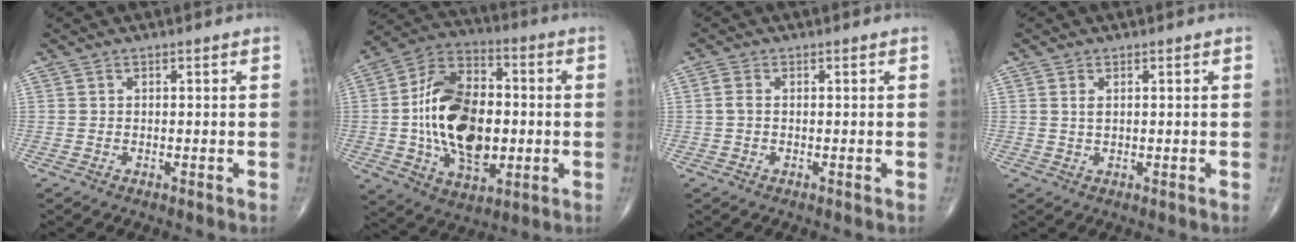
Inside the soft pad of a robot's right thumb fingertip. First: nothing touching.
{"total": 21.7, "force": [-0.8, 13.4, 17.1], "torque": [-0.274, 0.016, -0.009]}
{"total": 1.8, "force": [0.1, 1.1, 1.4], "torque": [-0.032, 0.004, 0.002]}
{"total": 1.6, "force": [0.6, 0.7, 1.3], "torque": [-0.025, 0.000, 0.015]}